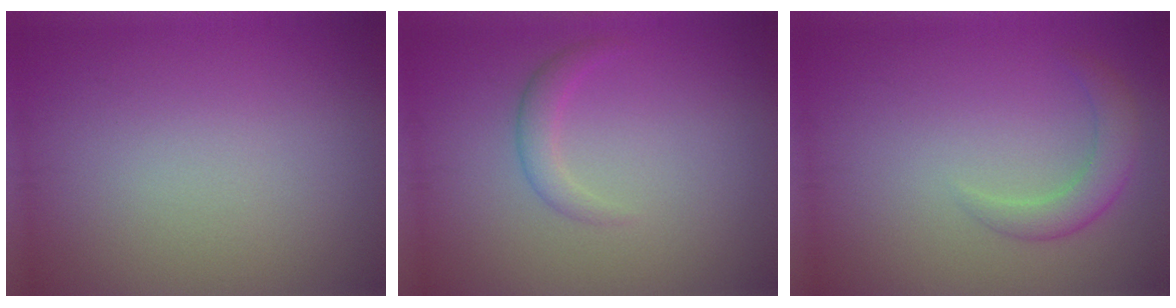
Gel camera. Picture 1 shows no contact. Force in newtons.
{"total": 1.7, "press": 1.7, "slide": 0.1}
{"total": 2.5, "press": 2.5, "slide": 0.1}